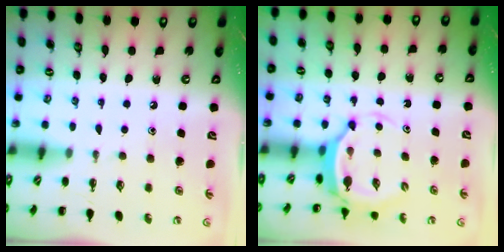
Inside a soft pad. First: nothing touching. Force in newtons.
{"total": 5.5, "press": 5.5, "slide": 0.9}